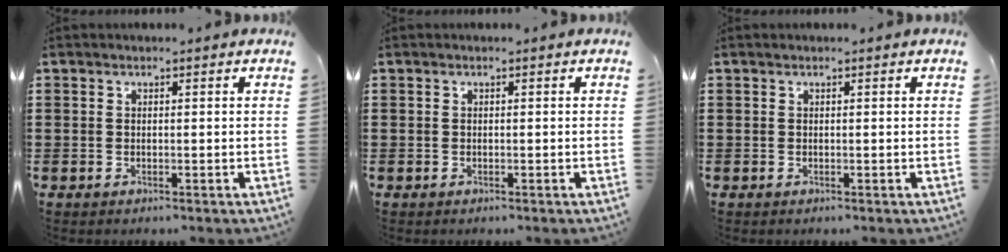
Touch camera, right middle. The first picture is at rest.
{"total": 0.0}
{"total": 0.0}